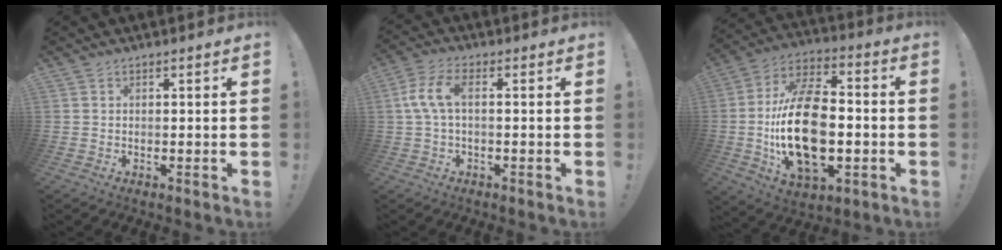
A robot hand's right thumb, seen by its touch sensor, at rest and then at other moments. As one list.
[{"total": 7.7, "force": [0.5, 3.2, 6.9], "torque": [-0.147, 0.004, 0.011]}, {"total": 24.7, "force": [-3.1, 13.9, 20.1], "torque": [-0.385, 0.006, -0.051]}]